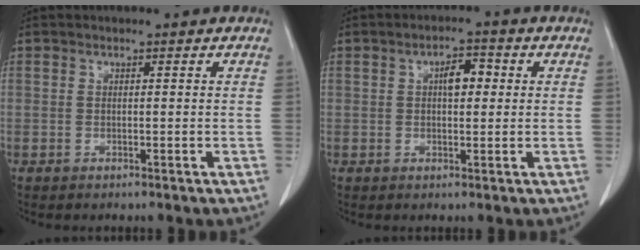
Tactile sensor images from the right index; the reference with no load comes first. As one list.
[{"total": 3.9, "force": [0.8, 1.7, 3.4], "torque": [-0.053, 0.011, 0.010]}]